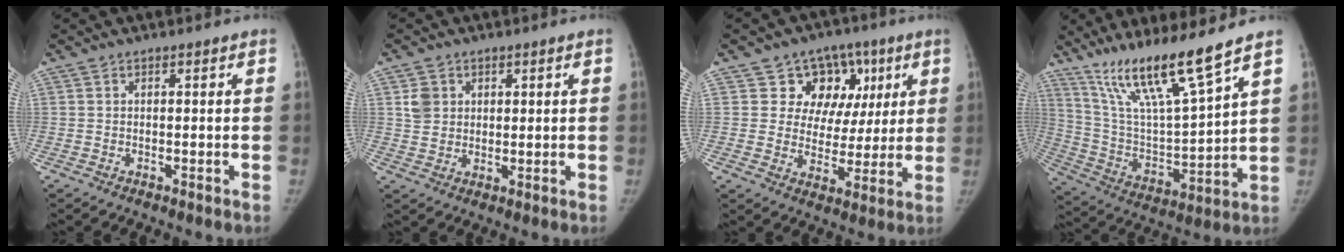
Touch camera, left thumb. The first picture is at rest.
{"total": 4.4, "force": [1.7, 3.7, 1.7], "torque": [-0.010, -0.007, 0.032]}
{"total": 12.7, "force": [5.2, 10.5, 4.9], "torque": [-0.013, -0.004, 0.078]}
{"total": 16.8, "force": [12.4, 0.8, 11.4], "torque": [-0.194, -0.066, 0.238]}